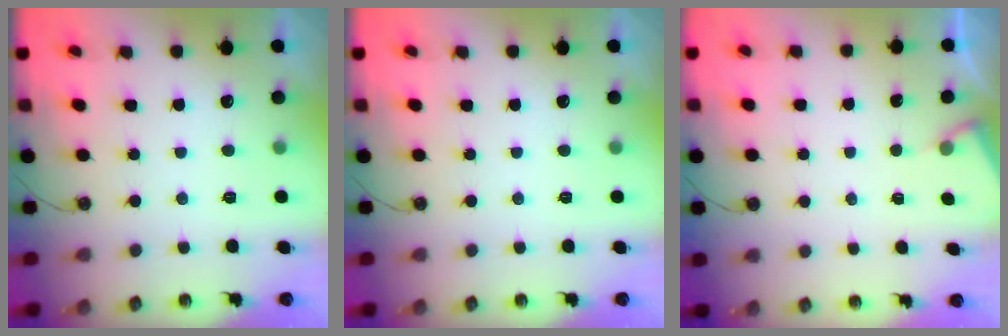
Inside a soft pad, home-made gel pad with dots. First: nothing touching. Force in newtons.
{"total": 0.0}
{"total": 2.8, "press": 2.7, "slide": 0.4}